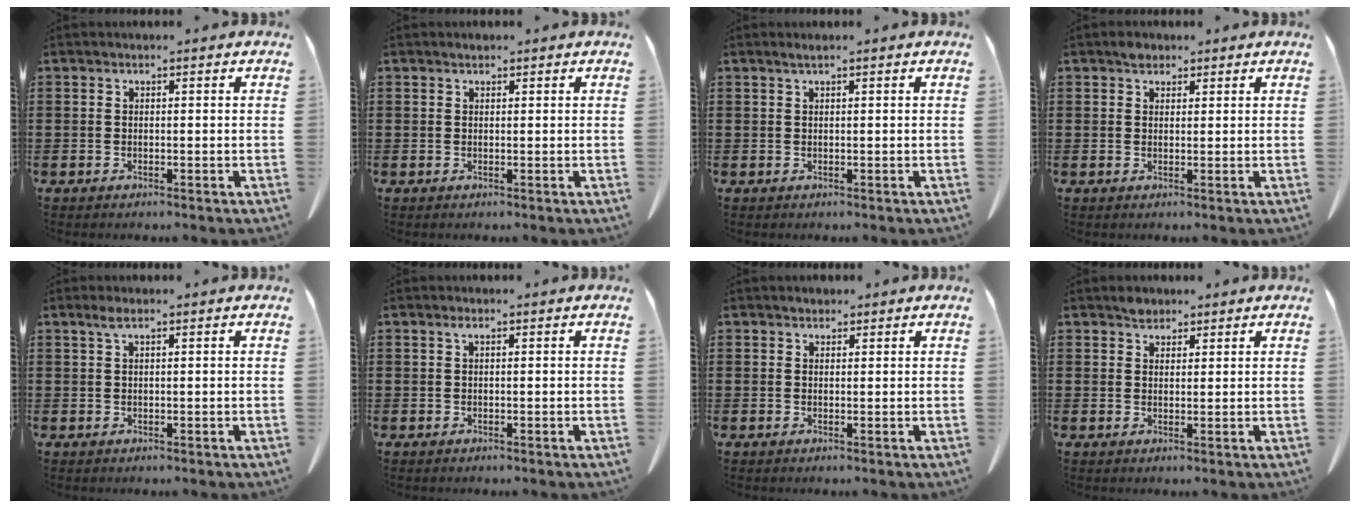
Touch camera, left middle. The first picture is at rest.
{"total": 0.6, "force": [0.5, 0.3, 0.2], "torque": [-0.005, 0.003, 0.008]}
{"total": 0.7, "force": [0.4, 0.0, 0.6], "torque": [-0.011, 0.001, 0.007]}
{"total": 1.7, "force": [1.3, 0.9, 0.4], "torque": [-0.004, -0.001, 0.024]}
{"total": 1.5, "force": [0.7, 0.3, 1.3], "torque": [-0.029, 0.003, 0.011]}
{"total": 0.8, "force": [0.2, 0.2, 0.7], "torque": [-0.016, 0.002, 0.005]}
{"total": 0.9, "force": [0.8, 0.4, 0.0], "torque": [0.005, -0.001, 0.013]}
{"total": 1.9, "force": [1.7, 0.9, 0.2], "torque": [-0.001, -0.002, 0.031]}